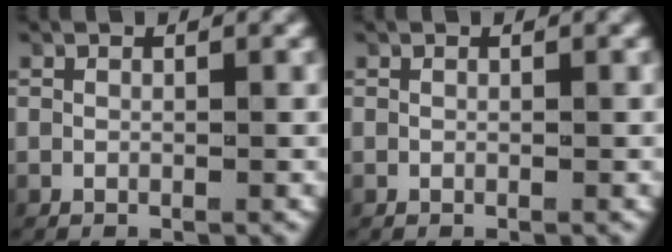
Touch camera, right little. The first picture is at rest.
{"total": 0.0}